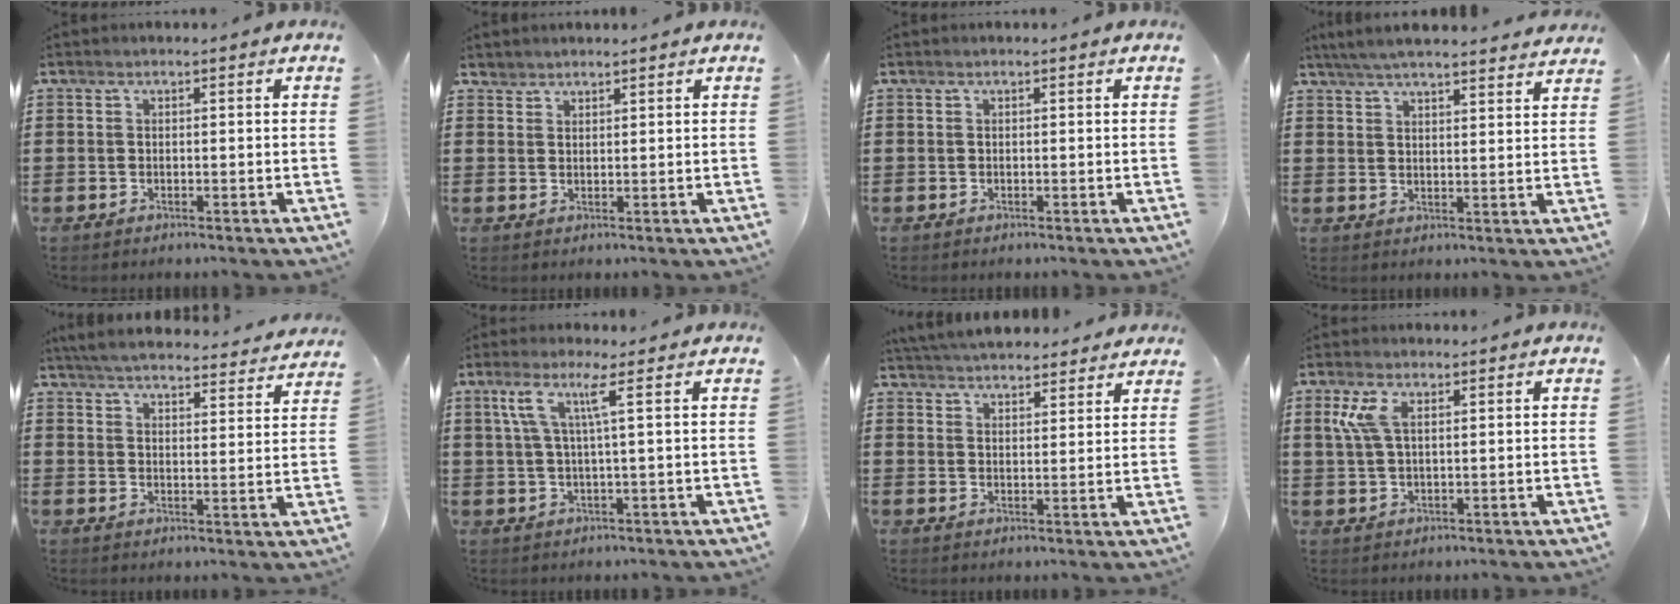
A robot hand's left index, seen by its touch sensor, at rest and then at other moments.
{"total": 1.6, "force": [1.5, 0.6, 0.0], "torque": [-0.005, 0.000, 0.031]}
{"total": 0.0}
{"total": 5.0, "force": [4.7, 0.1, 1.6], "torque": [-0.047, -0.015, 0.086]}
{"total": 5.0, "force": [4.9, 0.0, 1.1], "torque": [-0.033, -0.032, 0.084]}
{"total": 5.4, "force": [1.9, -0.4, 5.1], "torque": [-0.107, -0.003, 0.027]}
{"total": 4.8, "force": [4.7, 0.7, 0.9], "torque": [-0.032, -0.014, 0.086]}
{"total": 4.8, "force": [1.5, 2.2, 4.0], "torque": [-0.109, 0.001, 0.019]}